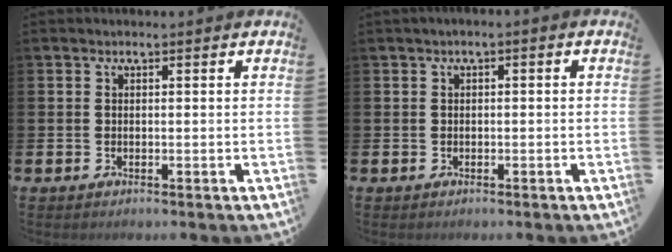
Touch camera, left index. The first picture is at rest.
{"total": 0.7, "force": [-0.5, 0.2, 0.5], "torque": [-0.014, 0.002, -0.009]}